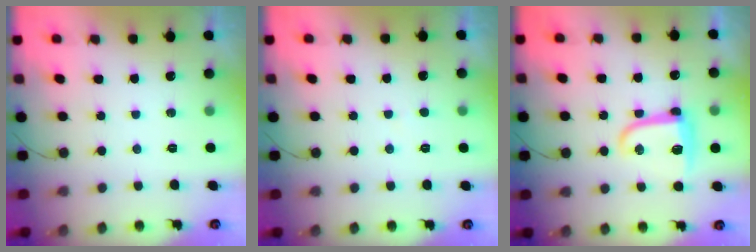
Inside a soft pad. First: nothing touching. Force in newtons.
{"total": 1.6, "press": 1.6, "slide": 0.2}
{"total": 11.5, "press": 11.5, "slide": 0.6}